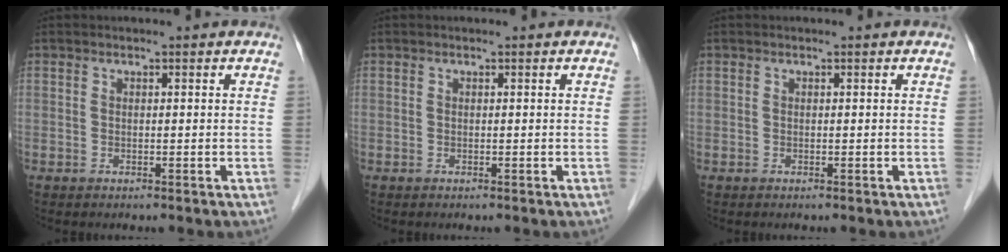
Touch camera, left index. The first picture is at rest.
{"total": 0.0}
{"total": 0.0}